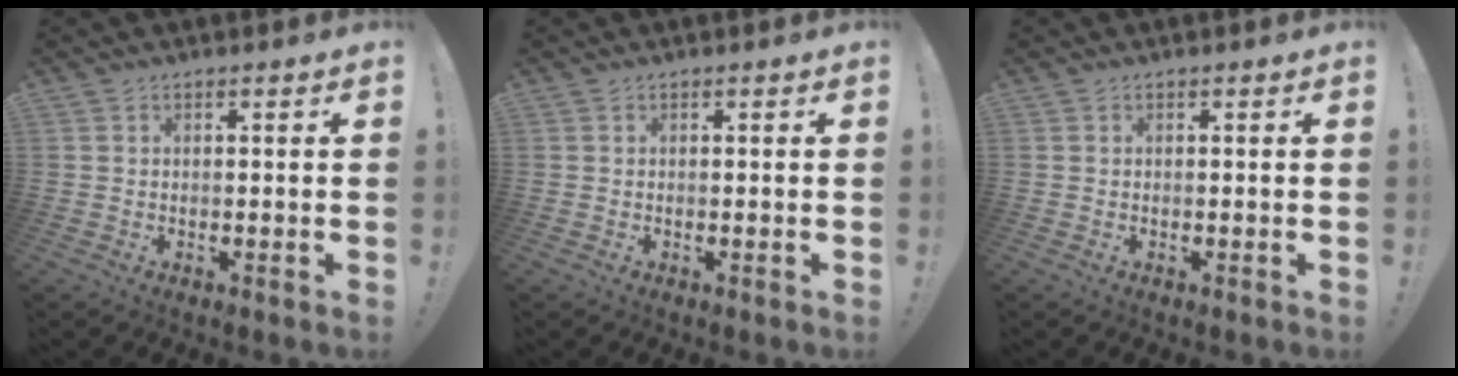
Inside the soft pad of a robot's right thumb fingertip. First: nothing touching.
{"total": 0.0}
{"total": 0.0}